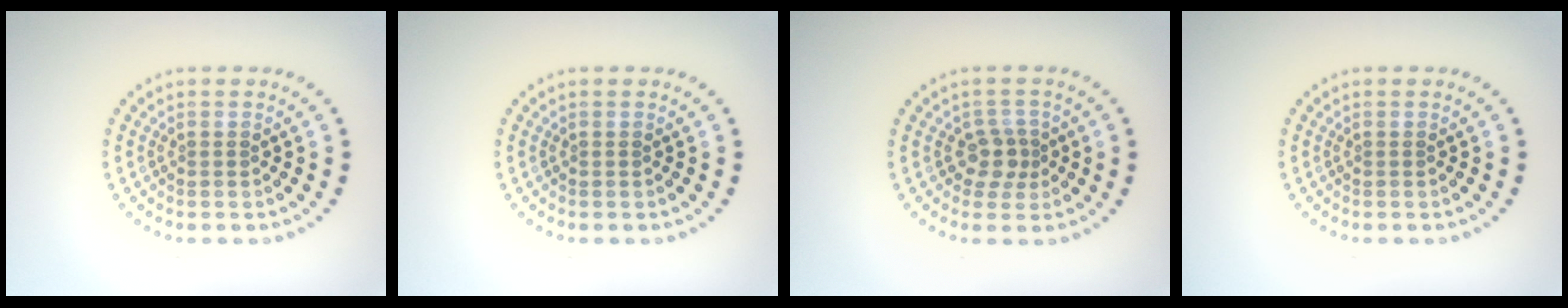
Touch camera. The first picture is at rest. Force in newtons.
{"total": 0.0}
{"total": 2.2, "press": 1.8, "slide": 1.3}
{"total": 0.0}